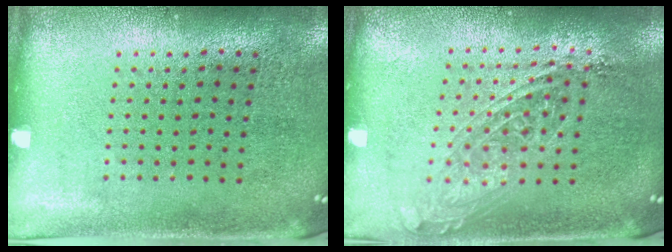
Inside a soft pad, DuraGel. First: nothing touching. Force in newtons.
{"total": 1.5, "press": 1.2, "slide": 0.9}